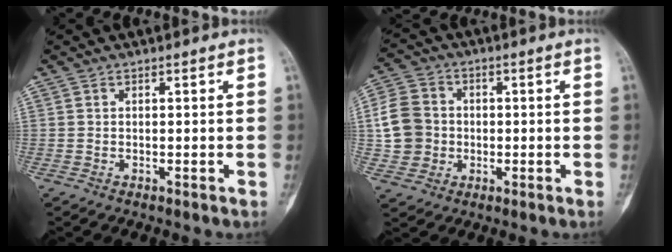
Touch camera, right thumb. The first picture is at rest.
{"total": 9.2, "force": [-0.4, 8.3, 3.9], "torque": [-0.056, 0.016, -0.013]}